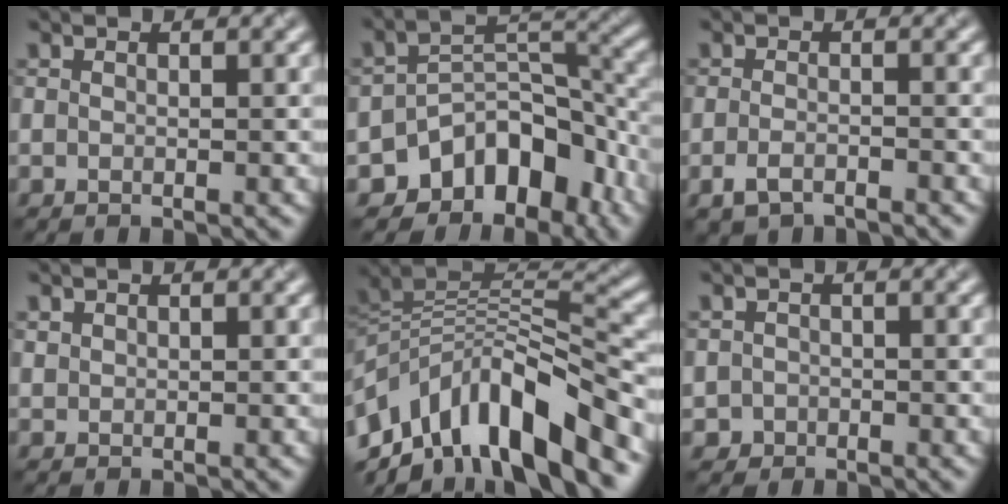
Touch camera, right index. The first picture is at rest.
{"total": 8.6, "force": [-5.6, 5.3, 3.8], "torque": [-0.034, -0.010, -0.088]}
{"total": 2.1, "force": [-1.5, 0.7, 1.3], "torque": [-0.026, -0.006, -0.032]}
{"total": 0.6, "force": [0.5, 0.4, 0.0], "torque": [-0.001, -0.002, 0.014]}
{"total": 11.6, "force": [-5.2, 4.9, 9.2], "torque": [-0.161, 0.018, -0.090]}
{"total": 1.1, "force": [-0.4, 1.0, -0.2], "torque": [0.017, -0.001, -0.009]}